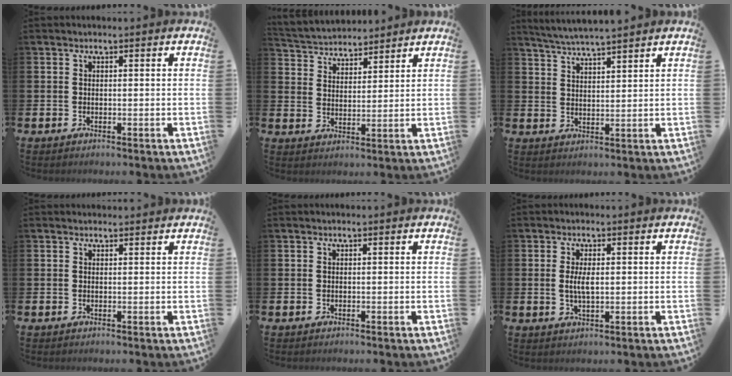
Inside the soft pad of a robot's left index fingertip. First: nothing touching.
{"total": 4.2, "force": [4.1, 1.1, -0.4], "torque": [-0.013, -0.026, 0.071]}
{"total": 4.4, "force": [4.3, -0.3, 0.7], "torque": [-0.028, -0.019, 0.077]}
{"total": 0.8, "force": [0.7, 0.3, 0.1], "torque": [0.012, -0.003, 0.010]}
{"total": 0.0}
{"total": 3.0, "force": [0.3, 1.2, 2.8], "torque": [-0.045, 0.000, 0.001]}